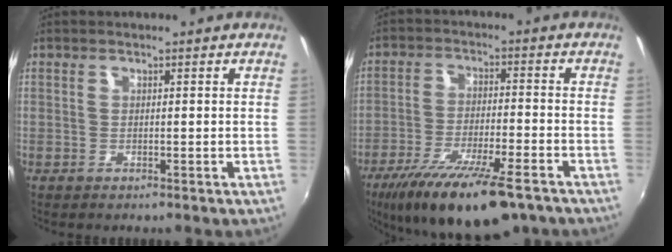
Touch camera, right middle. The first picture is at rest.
{"total": 17.7, "force": [-12.6, 4.5, 11.6], "torque": [-0.221, -0.041, -0.204]}